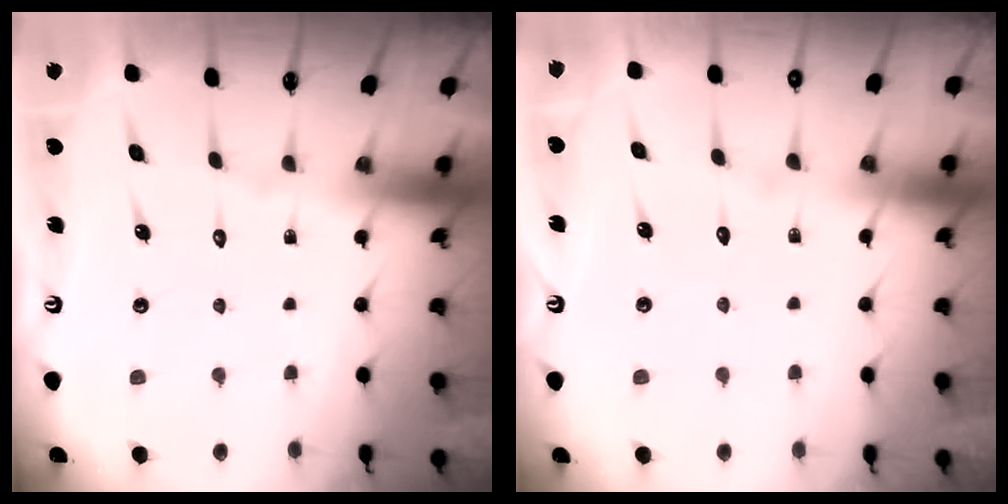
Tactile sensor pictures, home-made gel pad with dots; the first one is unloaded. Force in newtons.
{"total": 2.8, "press": 2.8, "slide": 0.3}